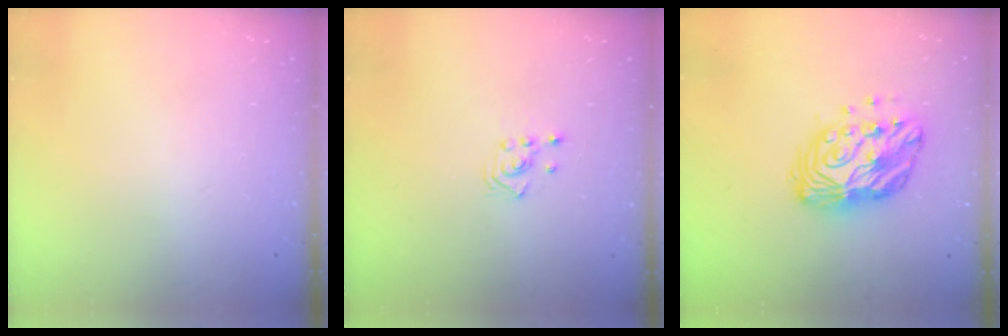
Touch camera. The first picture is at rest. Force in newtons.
{"total": 2.6, "press": 2.4, "slide": 0.9}
{"total": 12.7, "press": 12.7, "slide": 0.6}